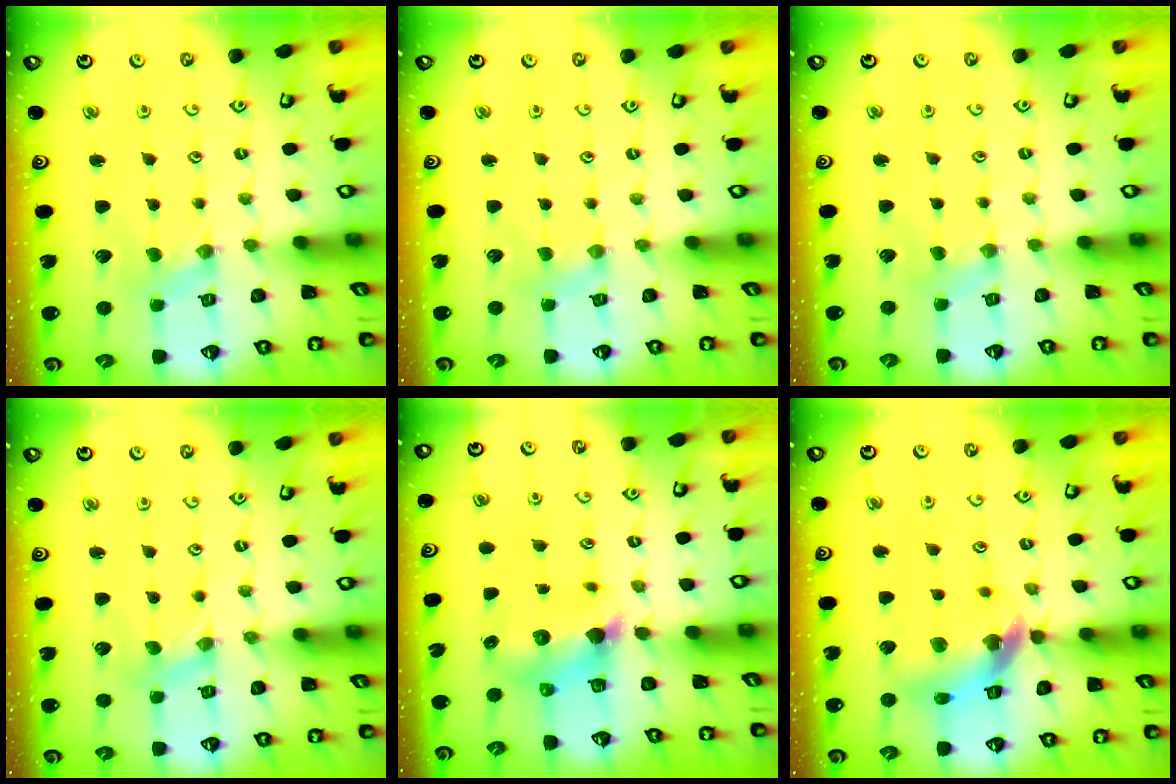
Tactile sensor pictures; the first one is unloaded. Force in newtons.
{"total": 1.8, "press": 1.7, "slide": 0.4}
{"total": 2.6, "press": 2.5, "slide": 0.5}
{"total": 0.9, "press": 0.9, "slide": 0.2}
{"total": 7.2, "press": 7.2, "slide": 0.8}
{"total": 13.8, "press": 13.7, "slide": 1.6}